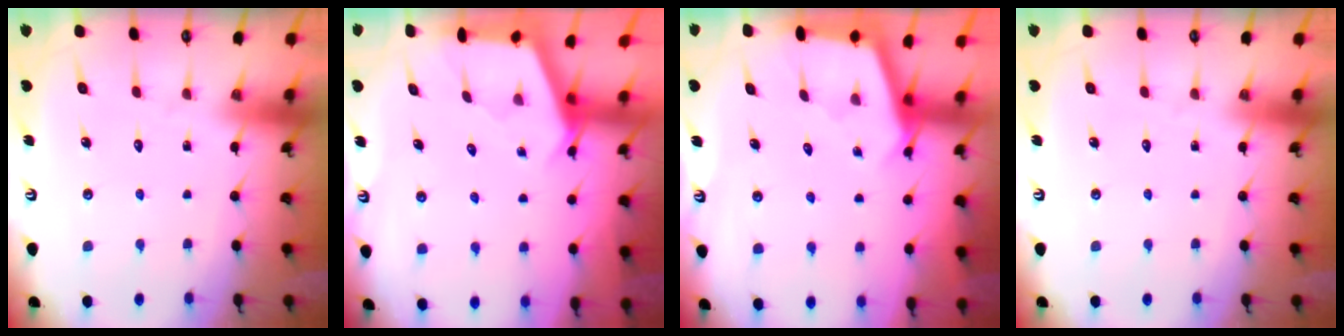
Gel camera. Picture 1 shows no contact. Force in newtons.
{"total": 2.5, "press": 2.5, "slide": 0.4}
{"total": 2.9, "press": 2.8, "slide": 0.4}
{"total": 0.0}